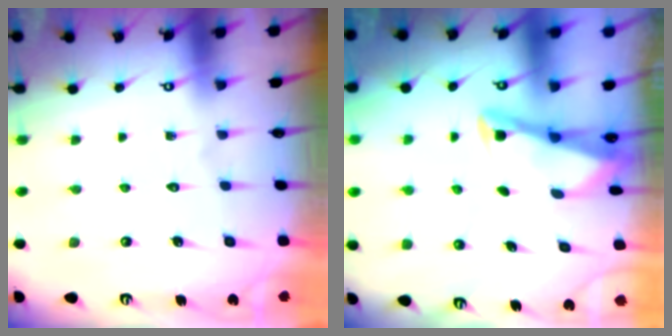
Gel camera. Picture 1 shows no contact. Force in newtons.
{"total": 2.8, "press": 2.8, "slide": 0.4}